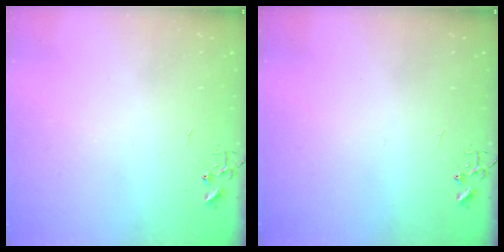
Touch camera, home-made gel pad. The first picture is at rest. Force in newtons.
{"total": 0.0}